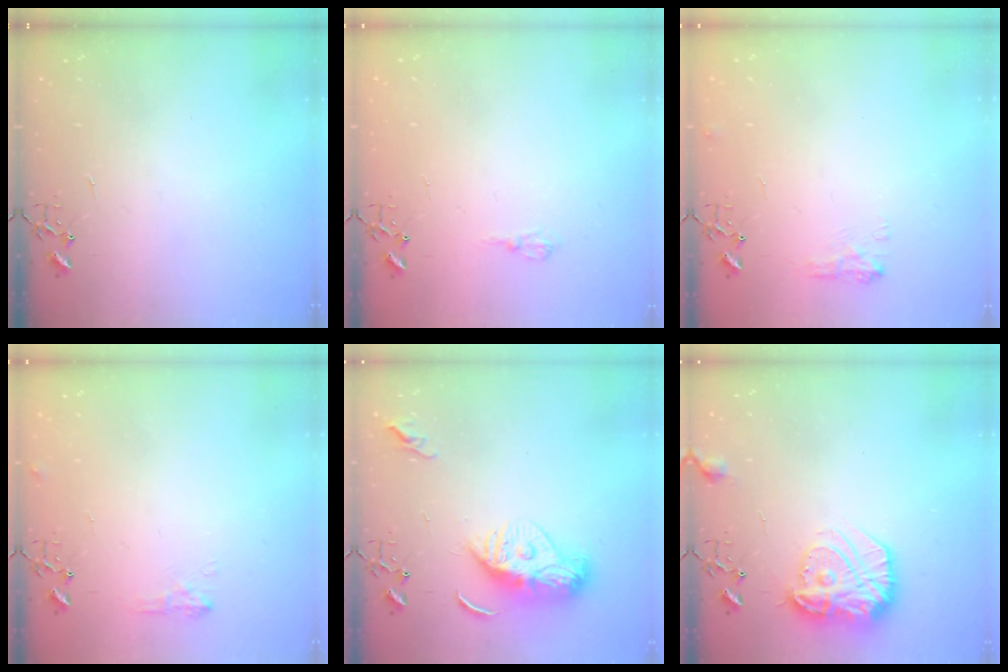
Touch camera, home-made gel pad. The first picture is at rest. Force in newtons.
{"total": 6.5, "press": 6.4, "slide": 0.8}
{"total": 7.4, "press": 7.4, "slide": 0.5}
{"total": 6.4, "press": 6.3, "slide": 0.8}
{"total": 11.6, "press": 11.6, "slide": 0.9}
{"total": 17.2, "press": 17.2, "slide": 1.1}